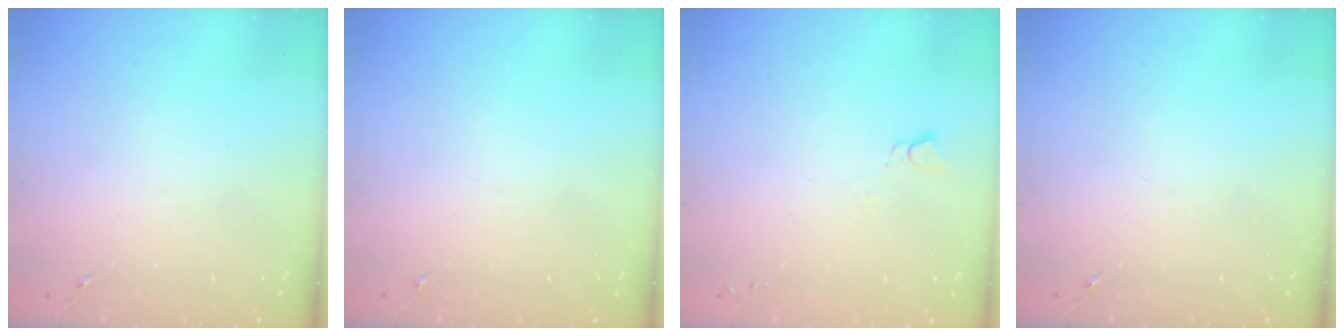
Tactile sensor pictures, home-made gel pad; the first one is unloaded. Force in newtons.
{"total": 0.0}
{"total": 2.7, "press": 2.7, "slide": 0.3}
{"total": 0.0}